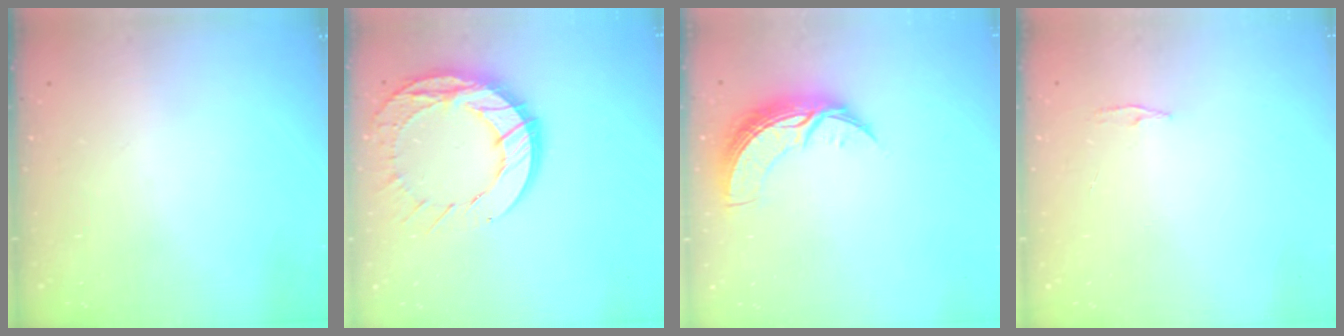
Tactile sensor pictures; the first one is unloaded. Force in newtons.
{"total": 16.4, "press": 16.4, "slide": 1.3}
{"total": 9.5, "press": 9.5, "slide": 0.8}
{"total": 3.8, "press": 3.7, "slide": 0.5}